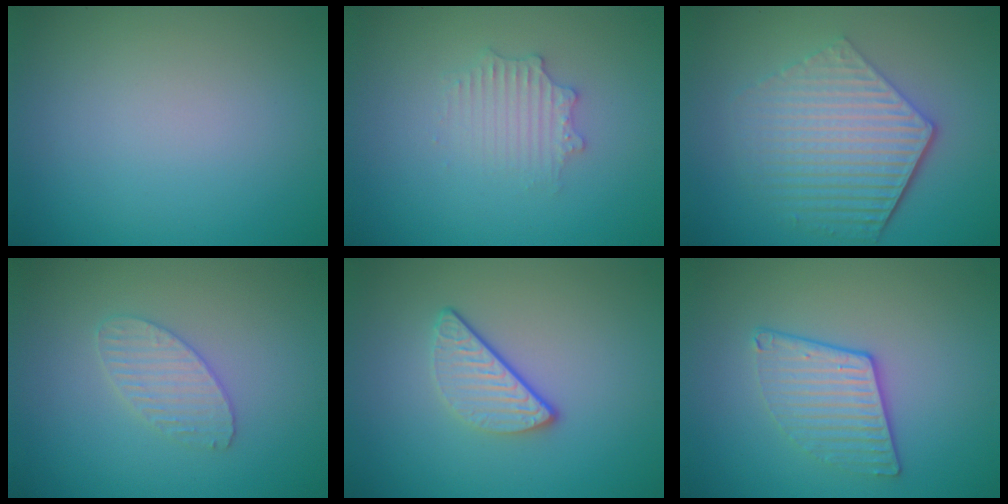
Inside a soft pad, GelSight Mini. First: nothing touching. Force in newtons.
{"total": 2.2, "press": 2.2, "slide": 0.4}
{"total": 6.2, "press": 4.6, "slide": 4.2}
{"total": 2.3, "press": 2.3, "slide": 0.2}
{"total": 3.0, "press": 2.3, "slide": 1.9}
{"total": 3.1, "press": 2.8, "slide": 1.4}